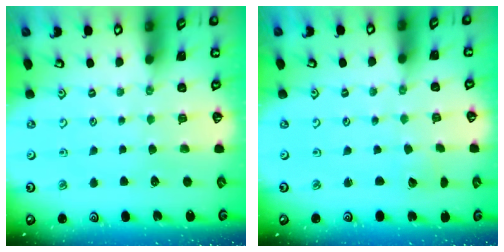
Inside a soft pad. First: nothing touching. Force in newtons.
{"total": 1.2, "press": 1.2, "slide": 0.1}